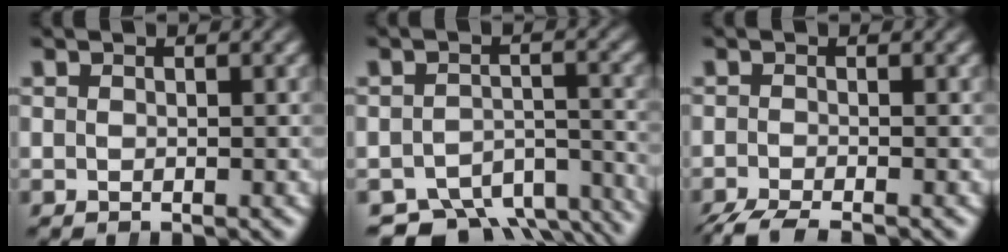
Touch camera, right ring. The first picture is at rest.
{"total": 8.4, "force": [-6.7, 3.9, 3.3], "torque": [-0.032, -0.022, -0.107]}
{"total": 3.6, "force": [-3.1, 1.1, 1.4], "torque": [-0.029, -0.018, -0.046]}